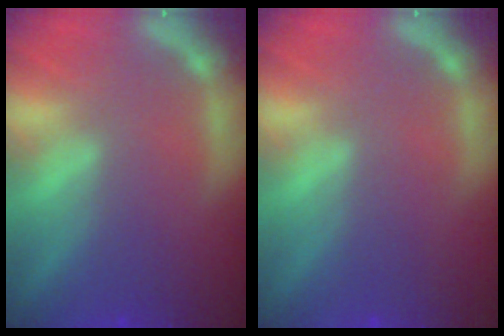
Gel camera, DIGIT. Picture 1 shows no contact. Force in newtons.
{"total": 0.0}